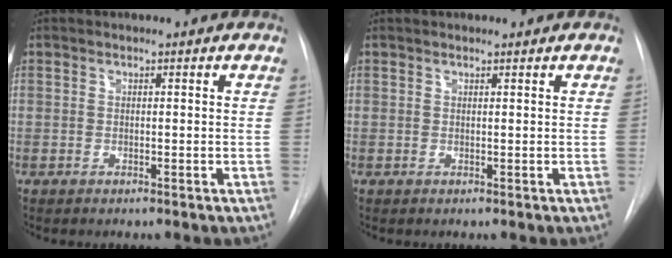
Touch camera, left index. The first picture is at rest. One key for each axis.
{"total": 0.8, "fx": 0.8, "fy": 0.0, "fz": 0.2, "tx": -0.005, "ty": 0.010, "tz": 0.015}